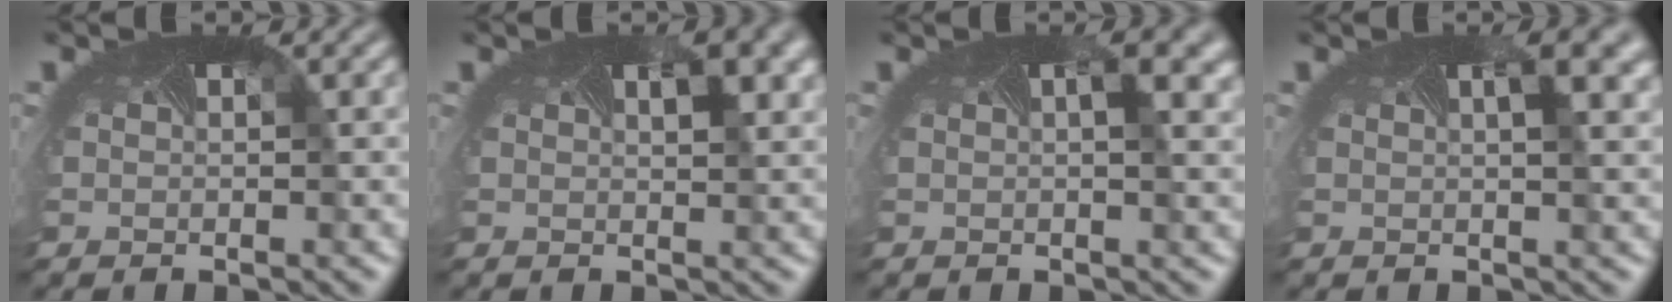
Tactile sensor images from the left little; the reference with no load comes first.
{"total": 3.1, "force": [1.2, 1.1, 2.6], "torque": [-0.031, -0.002, 0.017]}
{"total": 2.9, "force": [1.0, 0.9, 2.5], "torque": [-0.022, 0.003, 0.008]}
{"total": 3.5, "force": [1.4, 1.1, 3.0], "torque": [-0.027, 0.005, 0.008]}